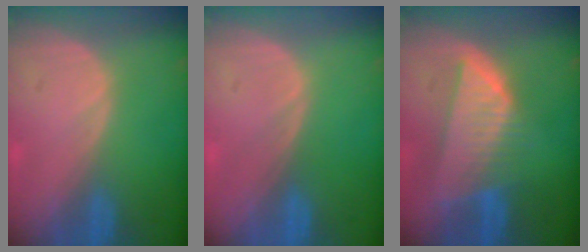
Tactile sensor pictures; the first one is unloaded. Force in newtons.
{"total": 0.0}
{"total": 8.4, "press": 7.4, "slide": 3.9}